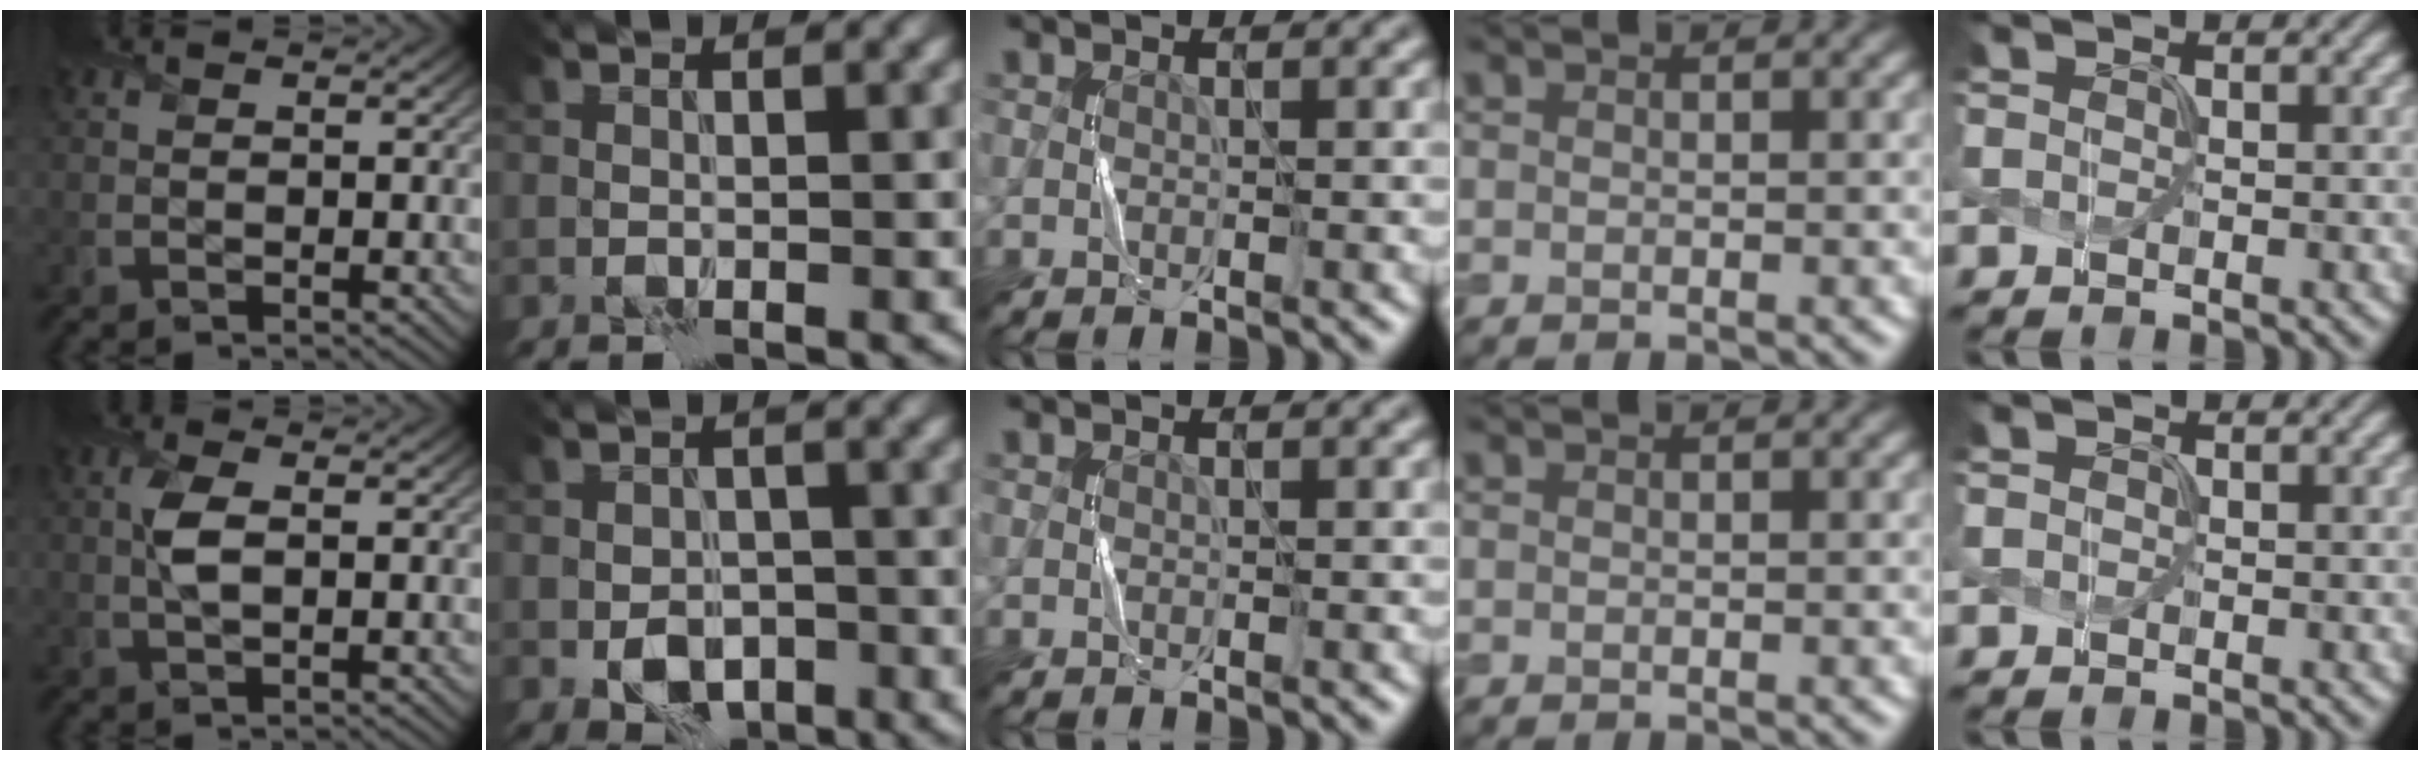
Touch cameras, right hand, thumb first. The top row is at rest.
{"thumb": {"total": 2.9, "force": [0.3, 1.1, 2.7], "torque": [-0.065, 0.003, 0.005]}, "index": {"total": 3.9, "force": [-1.5, 2.8, 2.3], "torque": [-0.035, -0.006, -0.026]}, "little": {"total": 0.6, "force": [-0.1, -0.1, -0.5], "torque": [0.006, -0.001, 0.005]}}